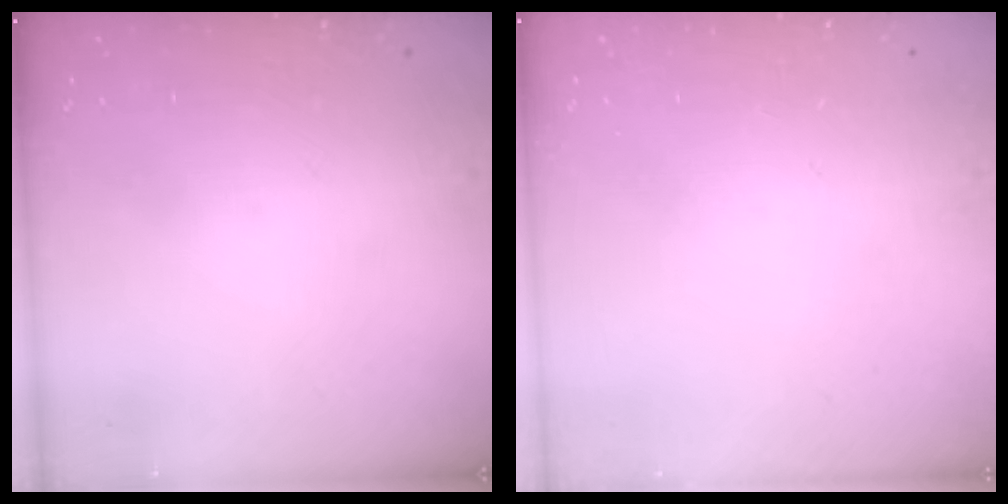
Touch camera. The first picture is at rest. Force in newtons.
{"total": 0.0}